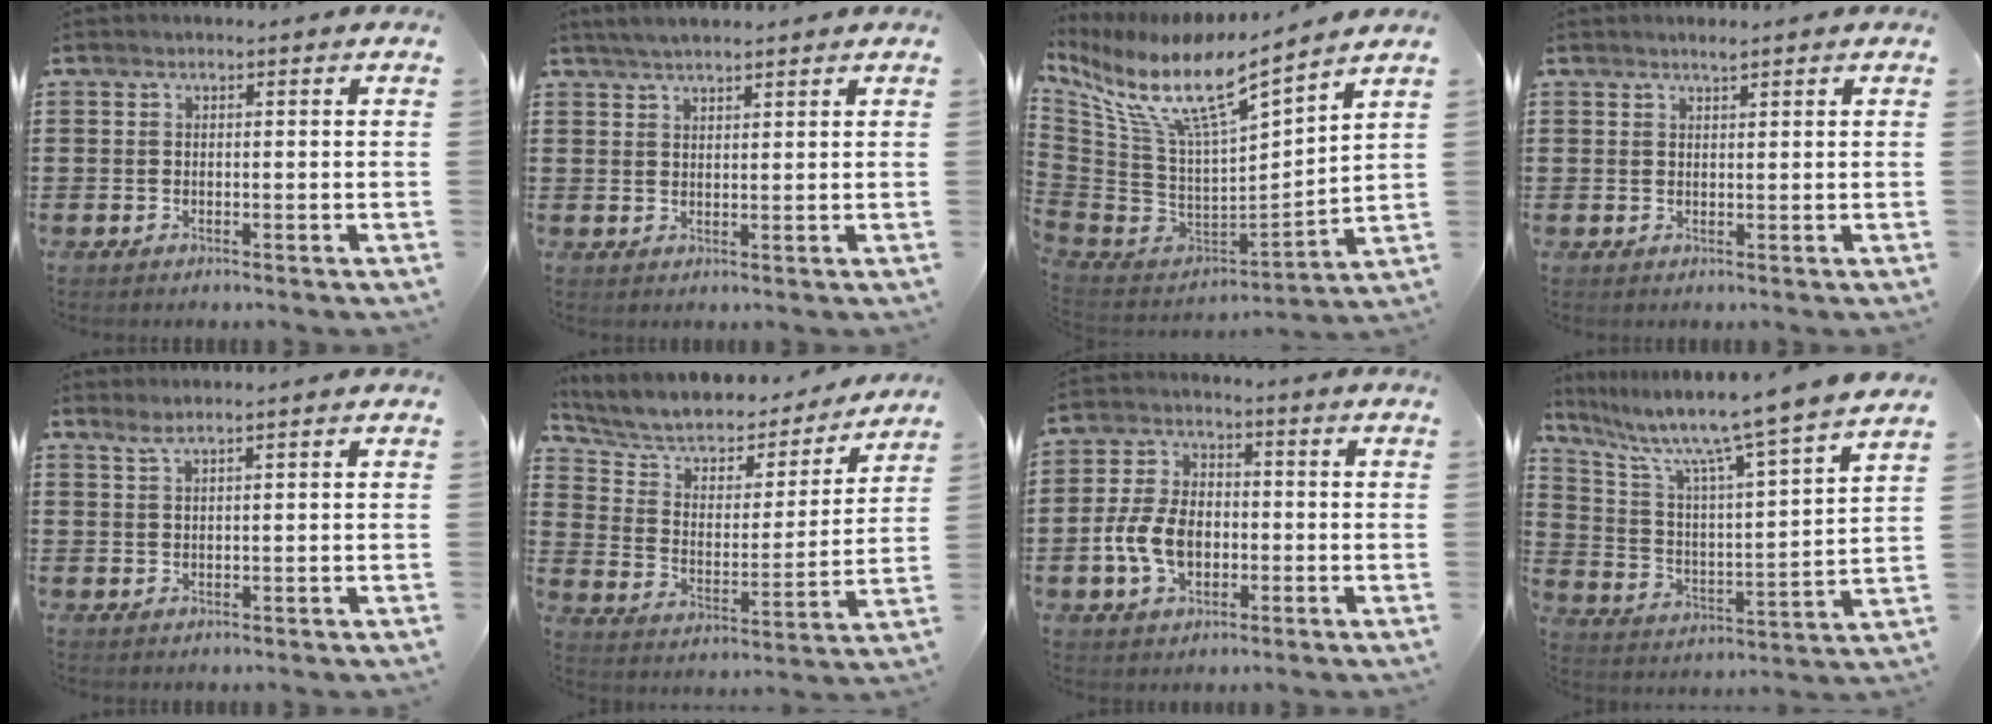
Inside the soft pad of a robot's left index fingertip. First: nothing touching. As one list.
[{"total": 2.5, "force": [2.3, 0.3, 0.9], "torque": [-0.024, 0.003, 0.044]}, {"total": 11.4, "force": [7.3, 2.0, 8.5], "torque": [-0.203, -0.065, 0.116]}, {"total": 1.3, "force": [1.1, 0.0, 0.6], "torque": [-0.013, 0.000, 0.020]}, {"total": 1.7, "force": [1.4, -0.1, 1.1], "torque": [-0.023, 0.000, 0.025]}, {"total": 6.1, "force": [5.1, 2.8, 1.8], "torque": [-0.069, -0.038, 0.082]}, {"total": 7.9, "force": [-1.9, 5.2, 5.6], "torque": [-0.135, 0.004, -0.042]}, {"total": 9.7, "force": [8.0, -0.8, 5.3], "torque": [-0.128, -0.071, 0.121]}]